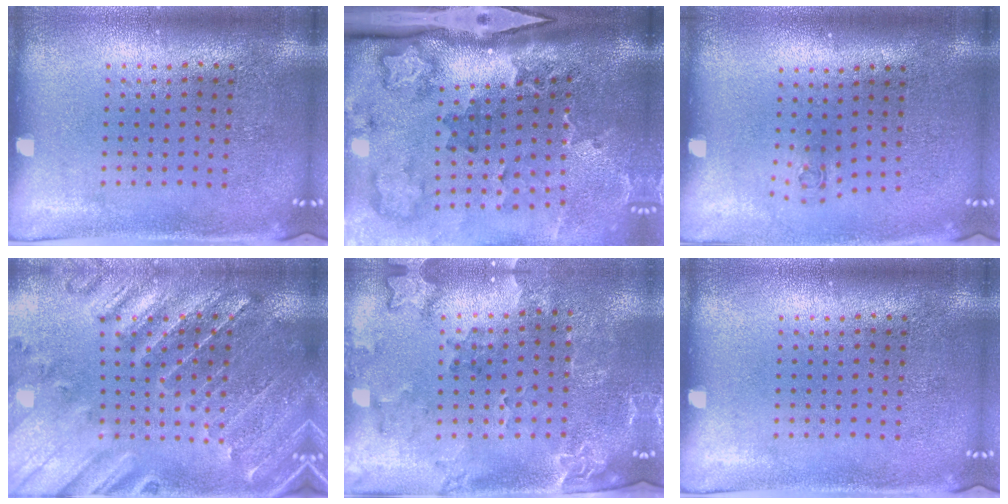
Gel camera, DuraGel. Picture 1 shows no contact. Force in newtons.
{"total": 3.7, "press": 2.4, "slide": 2.7}
{"total": 0.7, "press": 0.3, "slide": 0.6}
{"total": 1.3, "press": 1.3, "slide": 0.4}
{"total": 1.9, "press": 1.7, "slide": 0.8}
{"total": 0.0}